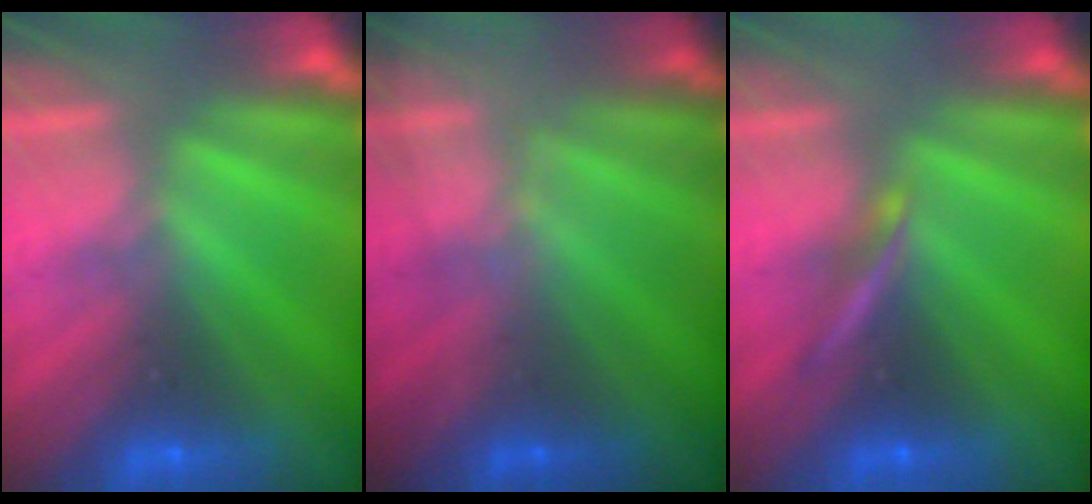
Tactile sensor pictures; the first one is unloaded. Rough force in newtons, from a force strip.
{"total": 1.3}
{"total": 2.2}